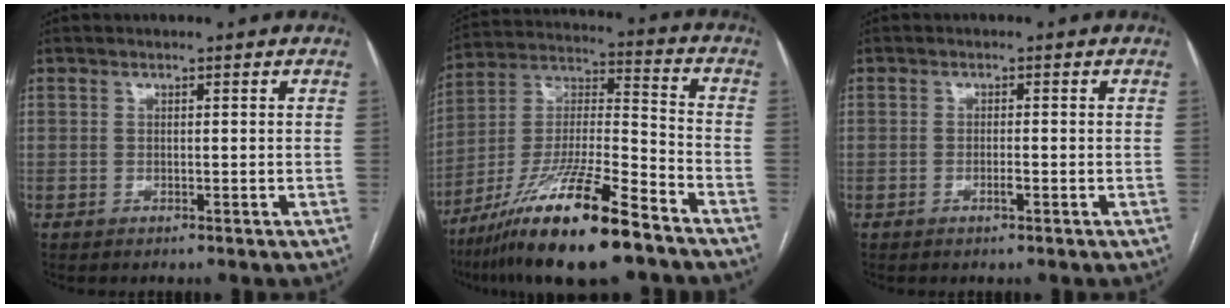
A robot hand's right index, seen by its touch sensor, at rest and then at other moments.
{"total": 19.7, "force": [-13.4, 2.1, 14.4], "torque": [-0.282, -0.027, -0.239]}
{"total": 1.3, "force": [-0.6, 0.1, 1.2], "torque": [-0.024, 0.000, -0.010]}